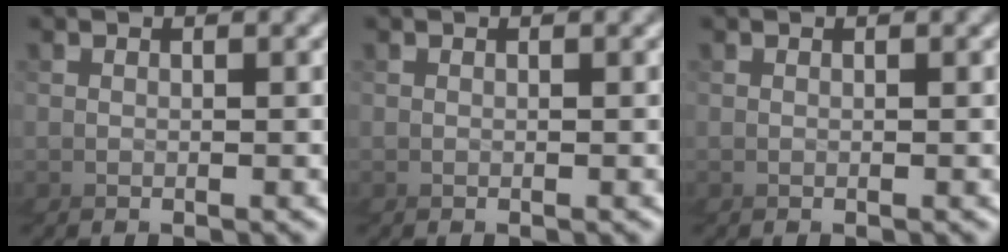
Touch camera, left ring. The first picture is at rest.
{"total": 0.0}
{"total": 0.0}